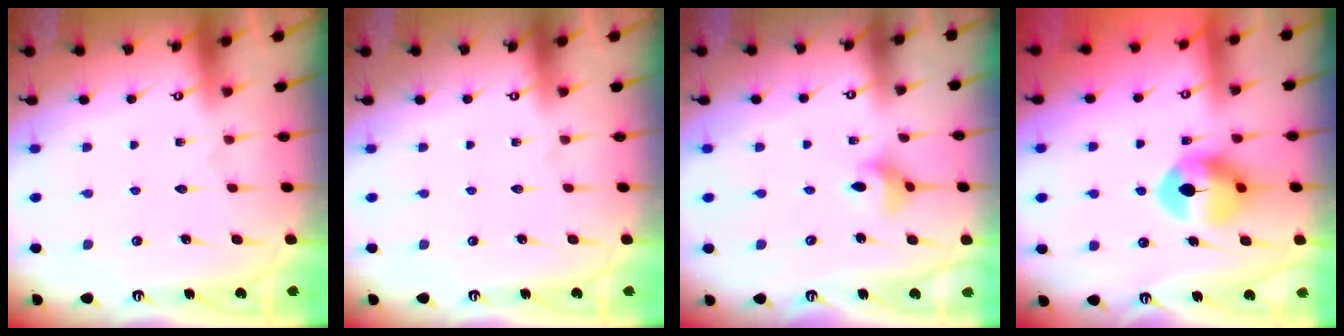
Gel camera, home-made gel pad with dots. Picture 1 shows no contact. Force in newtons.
{"total": 0.0}
{"total": 4.2, "press": 4.2, "slide": 0.5}
{"total": 10.5, "press": 10.5, "slide": 0.5}